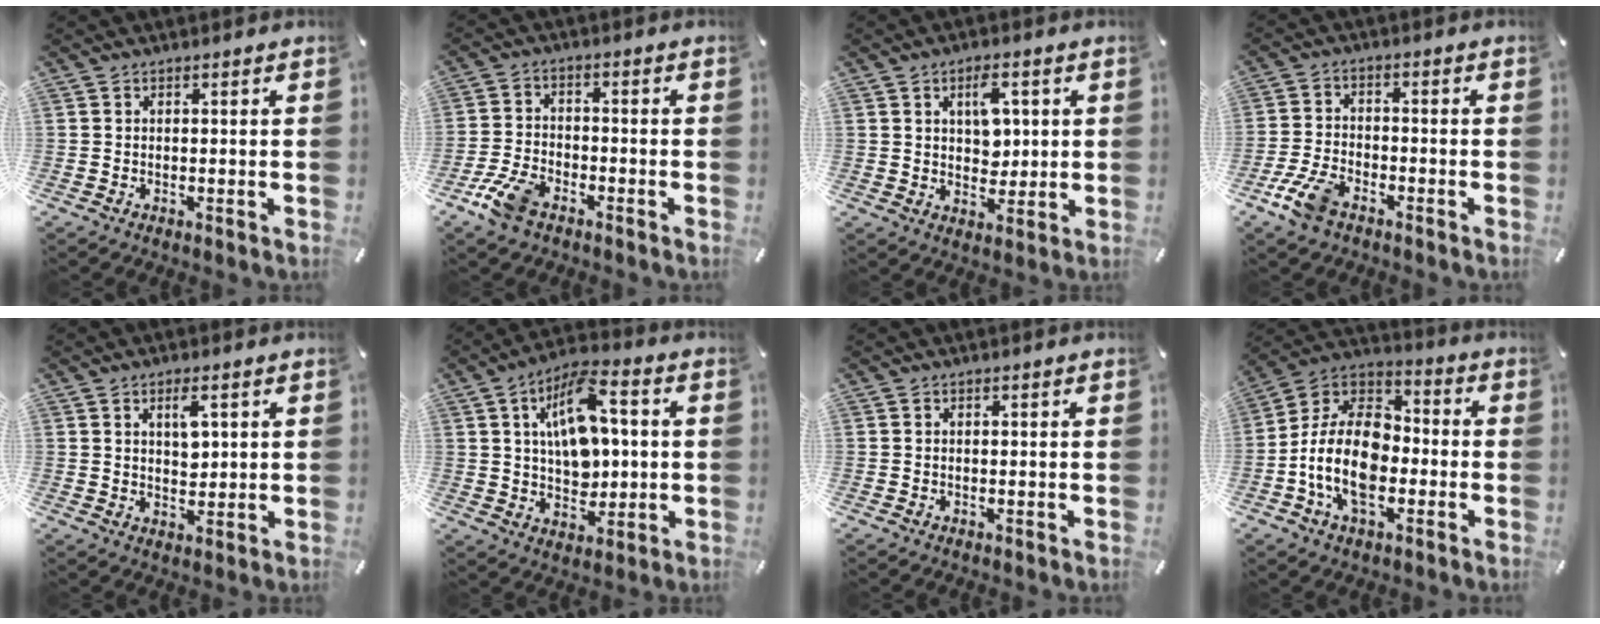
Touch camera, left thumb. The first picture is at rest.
{"total": 7.8, "force": [-4.9, 4.1, 4.4], "torque": [-0.102, 0.016, -0.094]}
{"total": 6.5, "force": [2.0, 4.7, 4.0], "torque": [-0.042, -0.008, 0.027]}
{"total": 7.6, "force": [-4.7, 3.9, 4.5], "torque": [-0.112, 0.010, -0.092]}
{"total": 4.6, "force": [1.8, 2.6, 3.4], "torque": [-0.041, -0.006, 0.024]}
{"total": 13.8, "force": [2.6, 8.9, 10.2], "torque": [-0.184, 0.004, 0.046]}
{"total": 0.0}
{"total": 16.5, "force": [-5.3, 10.8, 11.4], "torque": [-0.259, 0.016, -0.104]}